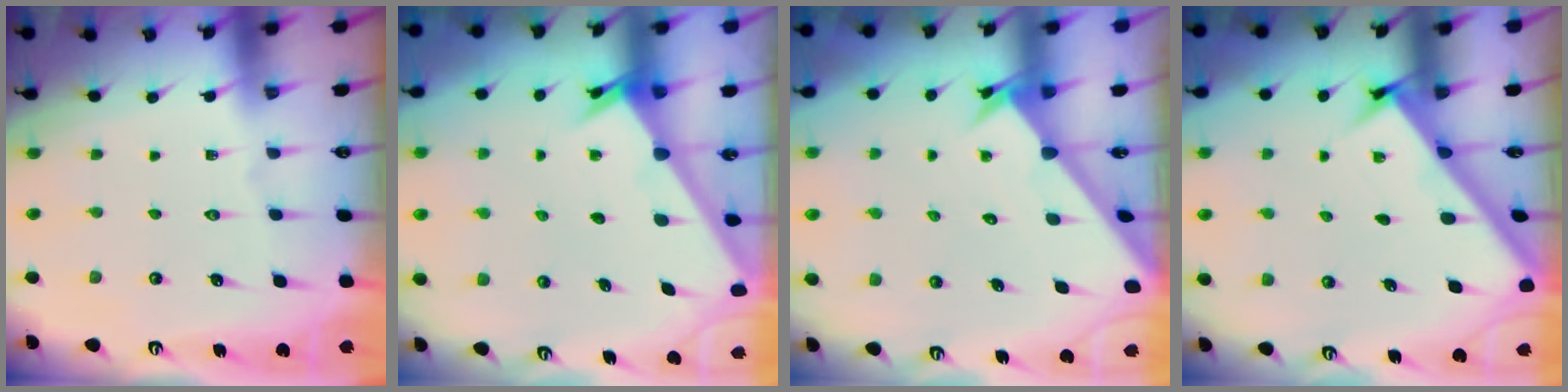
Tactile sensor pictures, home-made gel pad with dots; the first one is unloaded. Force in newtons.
{"total": 2.4, "press": 2.4, "slide": 0.2}
{"total": 2.5, "press": 2.5, "slide": 0.2}
{"total": 2.4, "press": 2.4, "slide": 0.3}